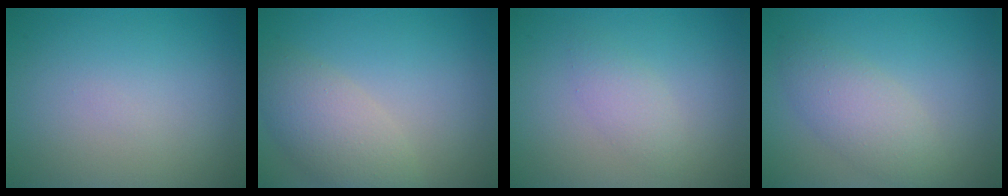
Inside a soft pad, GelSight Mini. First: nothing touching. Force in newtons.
{"total": 4.2, "press": 4.2, "slide": 0.5}
{"total": 1.7, "press": 1.7, "slide": 0.1}
{"total": 3.4, "press": 3.4, "slide": 0.0}